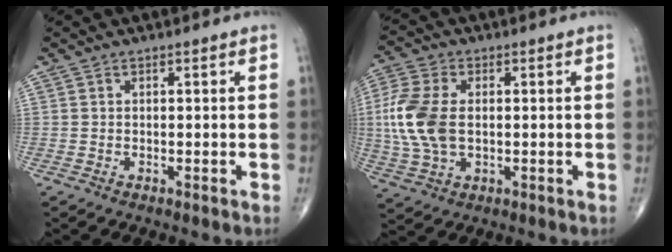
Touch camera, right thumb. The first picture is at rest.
{"total": 11.9, "force": [0.3, 7.2, 9.5], "torque": [-0.228, 0.006, 0.006]}